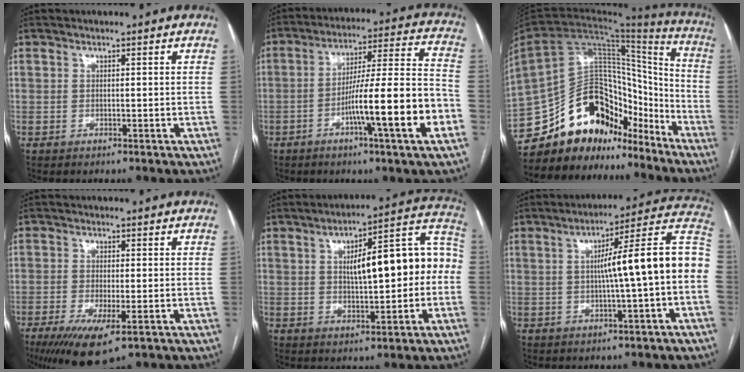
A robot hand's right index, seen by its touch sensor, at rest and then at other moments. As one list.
[{"total": 16.8, "force": [-5.9, -0.2, 15.7], "torque": [-0.248, 0.003, -0.094]}, {"total": 20.8, "force": [-16.8, 9.8, 7.4], "torque": [-0.151, 0.065, -0.273]}, {"total": 8.6, "force": [-4.8, 2.0, 6.8], "torque": [-0.115, -0.023, -0.077]}, {"total": 15.1, "force": [0.6, 4.4, 14.4], "torque": [-0.192, 0.052, 0.016]}, {"total": 14.6, "force": [-0.6, 0.0, 14.6], "torque": [-0.196, 0.040, -0.012]}]